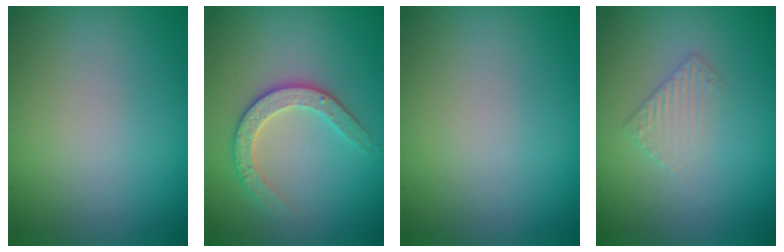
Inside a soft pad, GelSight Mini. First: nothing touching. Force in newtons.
{"total": 2.9, "press": 2.9, "slide": 0.7}
{"total": 0.0}
{"total": 1.6, "press": 1.6, "slide": 0.4}